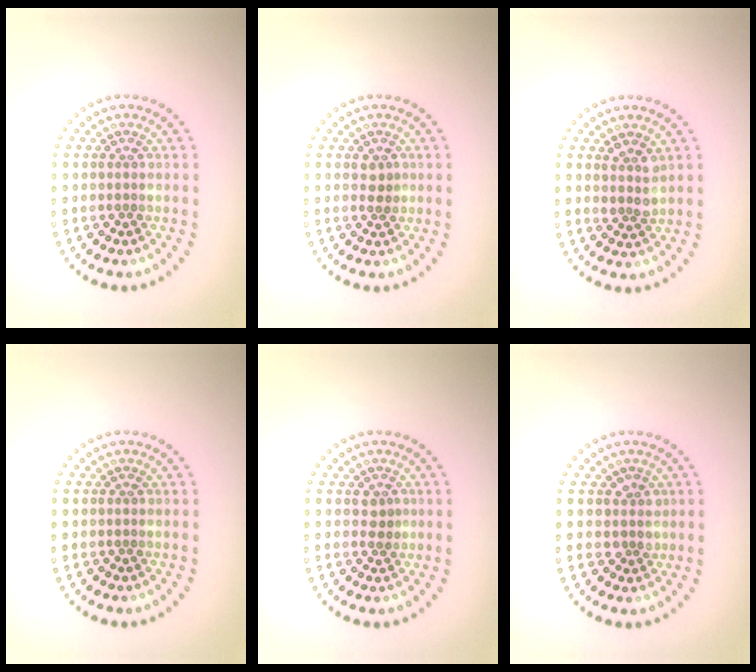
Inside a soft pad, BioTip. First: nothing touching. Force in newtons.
{"total": 1.1, "press": 1.1, "slide": 0.3}
{"total": 1.7, "press": 1.5, "slide": 0.7}
{"total": 0.0}
{"total": 1.2, "press": 1.1, "slide": 0.4}
{"total": 1.7, "press": 1.4, "slide": 0.9}